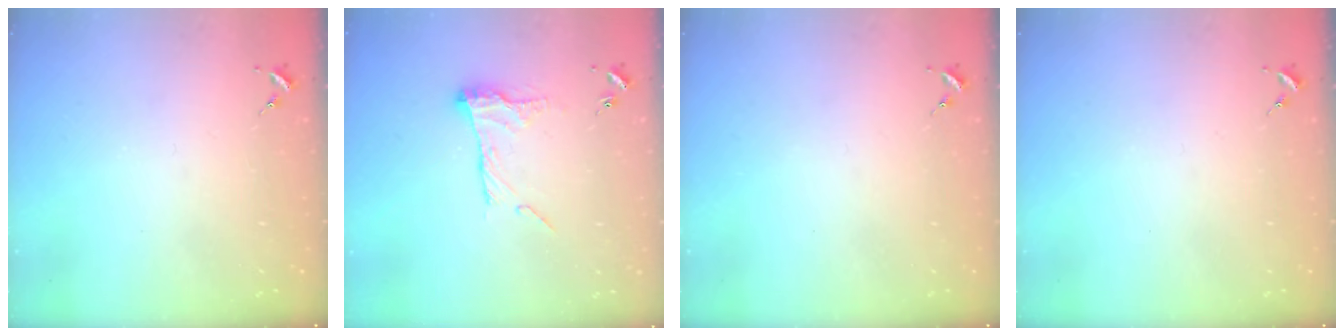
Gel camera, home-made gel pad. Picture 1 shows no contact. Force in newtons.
{"total": 12.3, "press": 12.3, "slide": 0.8}
{"total": 0.0}
{"total": 0.0}